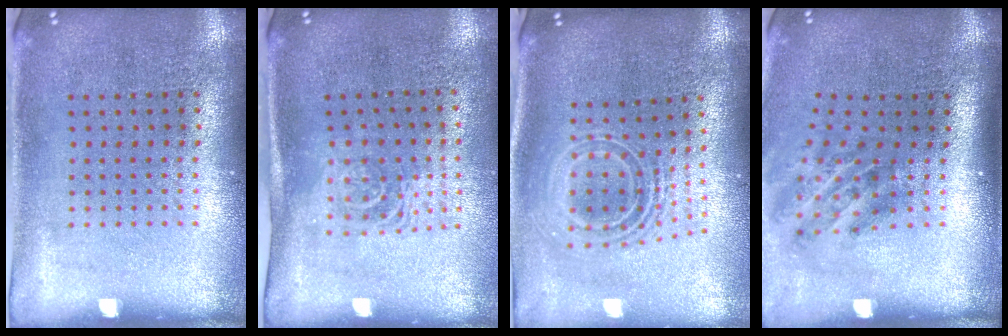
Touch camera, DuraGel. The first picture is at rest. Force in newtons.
{"total": 1.7, "press": 1.3, "slide": 1.1}
{"total": 2.2, "press": 1.6, "slide": 1.5}
{"total": 1.9, "press": 1.2, "slide": 1.5}